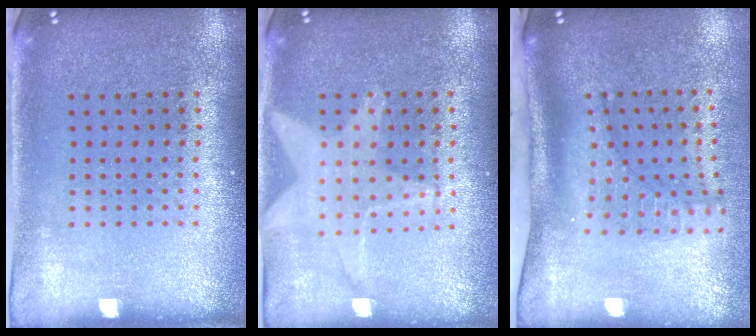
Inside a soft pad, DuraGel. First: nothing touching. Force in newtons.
{"total": 1.2, "press": 1.2, "slide": 0.2}
{"total": 1.9, "press": 1.4, "slide": 1.3}